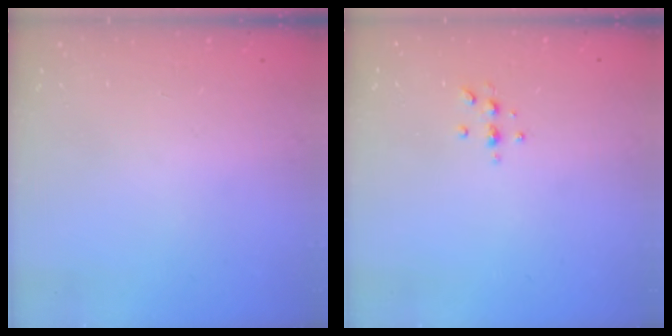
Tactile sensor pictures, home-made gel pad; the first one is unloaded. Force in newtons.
{"total": 4.3, "press": 4.3, "slide": 0.6}